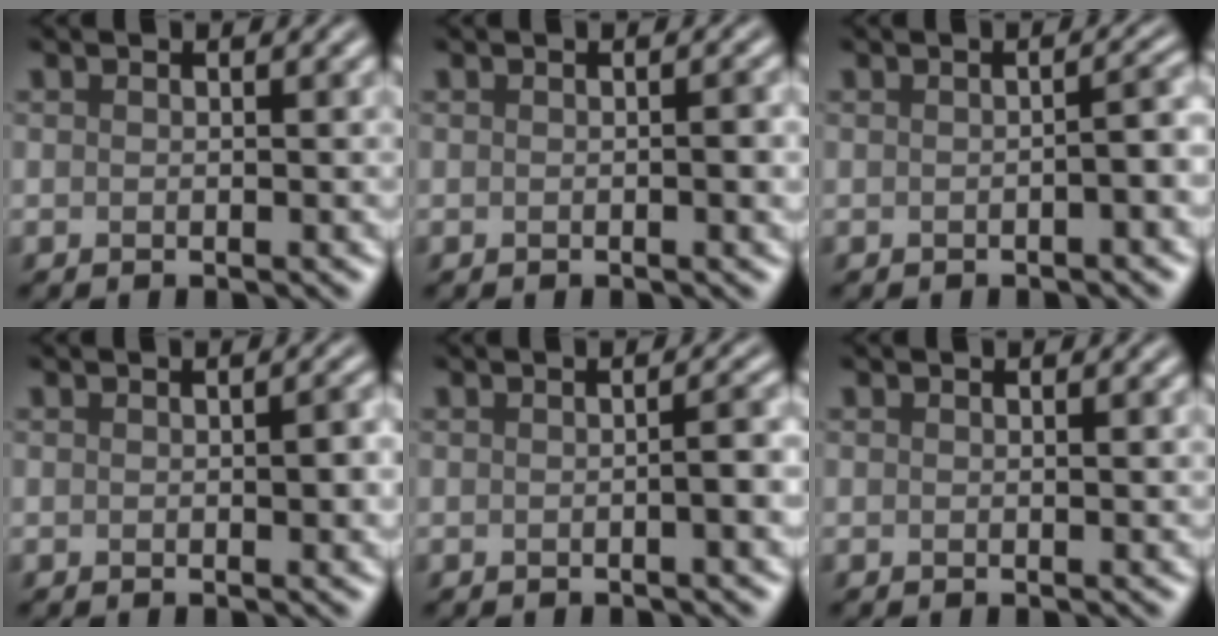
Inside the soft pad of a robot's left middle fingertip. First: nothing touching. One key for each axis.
{"total": 0.9, "fx": -0.2, "fy": 0.1, "fz": 0.9, "tx": -0.012, "ty": 0.002, "tz": 0.000}
{"total": 1.8, "fx": -0.5, "fy": 0.4, "fz": 1.7, "tx": -0.024, "ty": 0.007, "tz": -0.007}
{"total": 1.5, "fx": 0.0, "fy": 0.5, "fz": 1.4, "tx": -0.017, "ty": 0.000, "tz": 0.002}
{"total": 2.1, "fx": -0.3, "fy": 0.5, "fz": 2.1, "tx": -0.025, "ty": 0.005, "tz": -0.006}
{"total": 0.0}